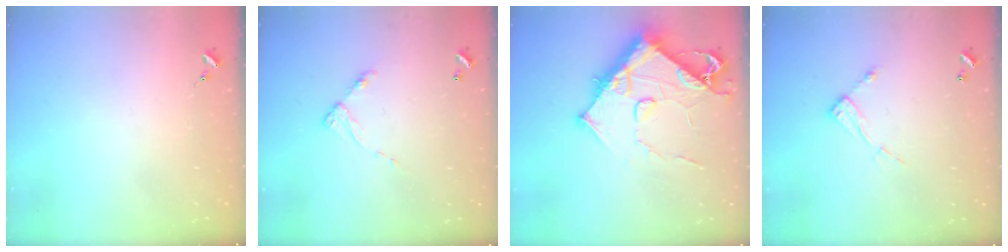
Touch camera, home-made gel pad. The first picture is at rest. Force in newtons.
{"total": 8.0, "press": 7.9, "slide": 0.7}
{"total": 13.7, "press": 13.6, "slide": 1.5}
{"total": 8.7, "press": 8.7, "slide": 0.4}